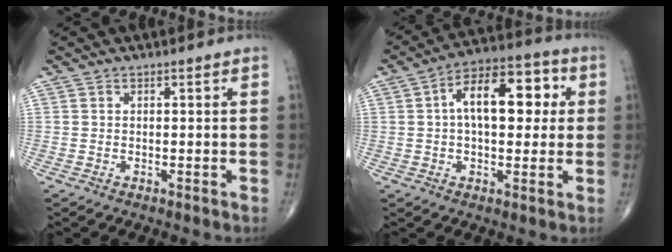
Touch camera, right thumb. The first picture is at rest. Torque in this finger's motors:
{"motor_torque": [0.08, 0.59, 0.39, 0.25, 0.09]}